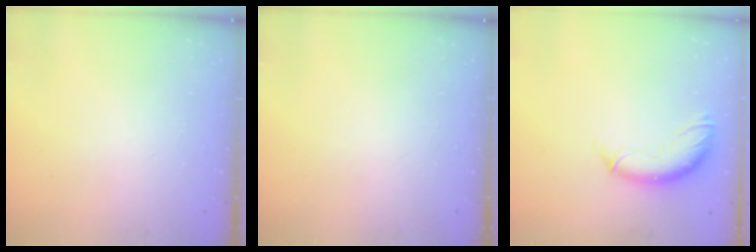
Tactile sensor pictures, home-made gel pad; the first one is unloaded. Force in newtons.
{"total": 0.0}
{"total": 10.7, "press": 10.6, "slide": 1.0}